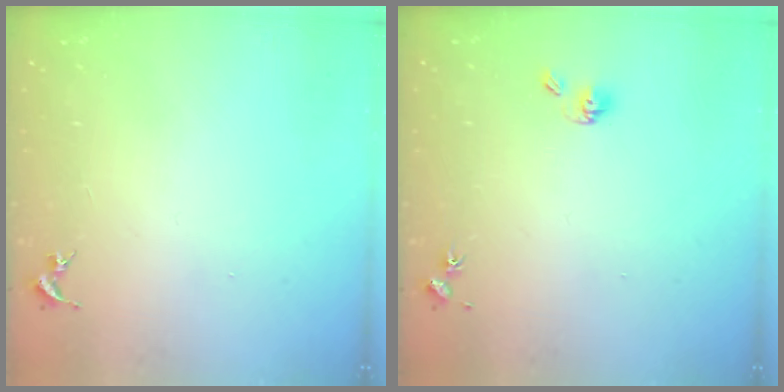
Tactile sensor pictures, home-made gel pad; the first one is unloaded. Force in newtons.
{"total": 5.3, "press": 4.7, "slide": 2.3}